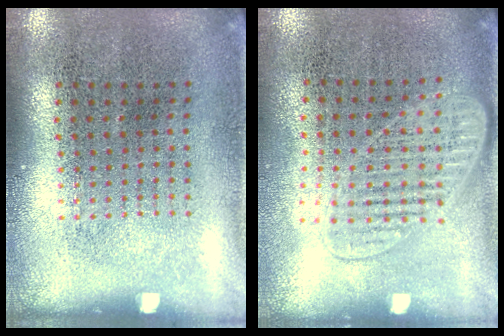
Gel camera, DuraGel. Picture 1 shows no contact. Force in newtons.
{"total": 1.4, "press": 1.2, "slide": 0.6}